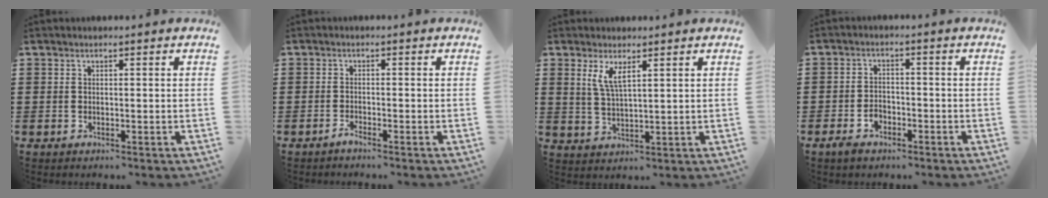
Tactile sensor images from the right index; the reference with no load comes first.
{"total": 1.1, "force": [-1.0, 0.0, 0.4], "torque": [-0.008, -0.003, -0.019]}
{"total": 3.9, "force": [2.1, 1.2, 3.1], "torque": [-0.068, 0.003, 0.037]}
{"total": 2.7, "force": [-1.7, 1.7, 1.2], "torque": [-0.034, 0.001, -0.037]}